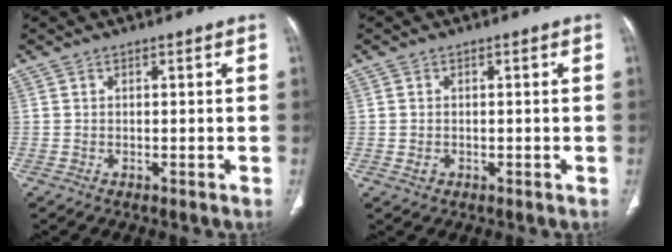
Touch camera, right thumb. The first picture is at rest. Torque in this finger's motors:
{"motor_torque": [-0.15, 0.01, -0.24, 0.11, 0.08]}